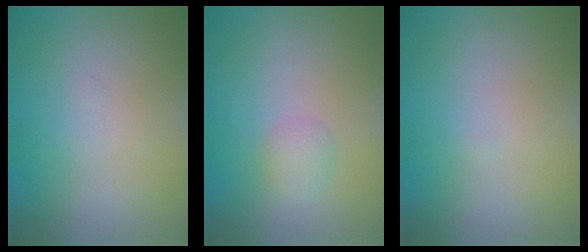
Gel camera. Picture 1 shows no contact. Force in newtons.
{"total": 1.4, "press": 1.4, "slide": 0.0}
{"total": 0.0}